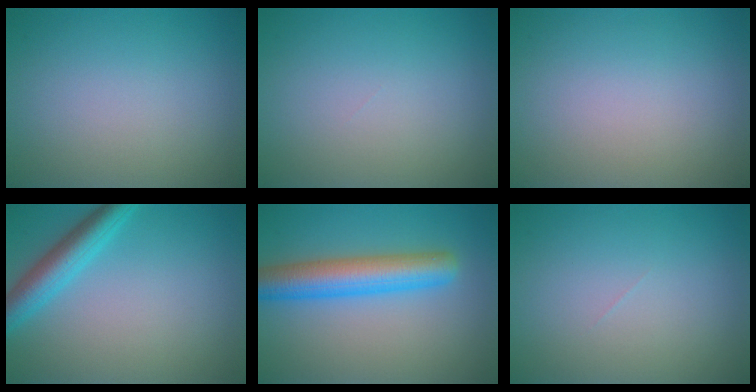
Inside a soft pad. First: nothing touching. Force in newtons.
{"total": 0.0}
{"total": 0.0}
{"total": 4.1, "press": 4.1, "slide": 0.2}
{"total": 6.0, "press": 6.0, "slide": 0.1}
{"total": 0.0}